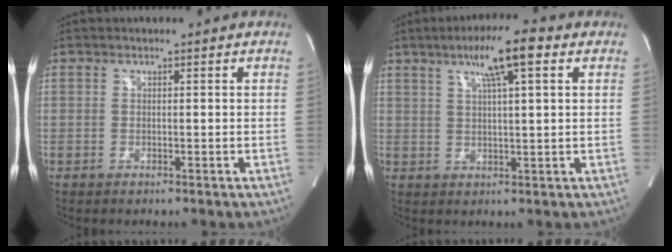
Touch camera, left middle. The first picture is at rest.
{"total": 8.5, "force": [4.2, 0.5, 7.3], "torque": [-0.124, 0.015, 0.066]}